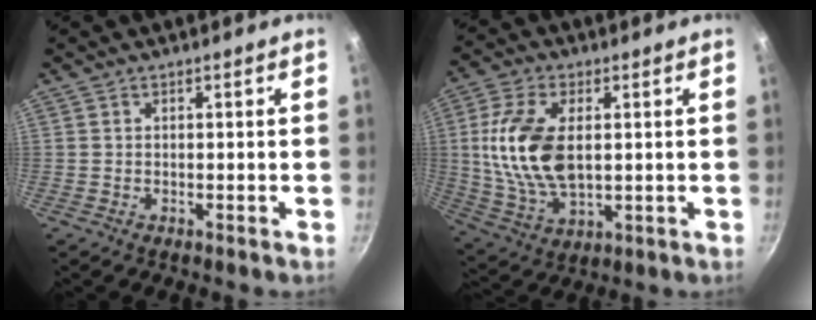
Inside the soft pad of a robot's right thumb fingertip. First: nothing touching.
{"total": 15.2, "force": [1.8, 8.5, 12.5], "torque": [-0.236, -0.005, 0.040]}